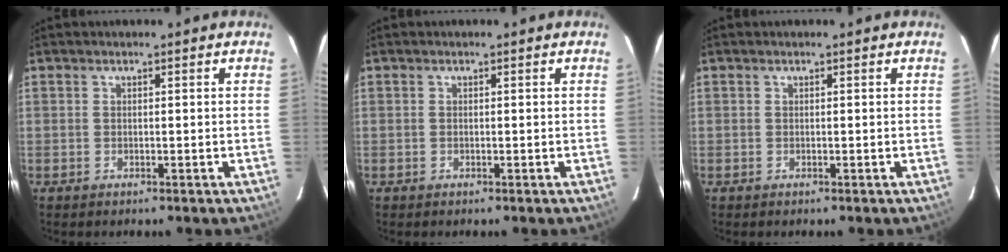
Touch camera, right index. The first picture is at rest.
{"total": 0.0}
{"total": 0.0}